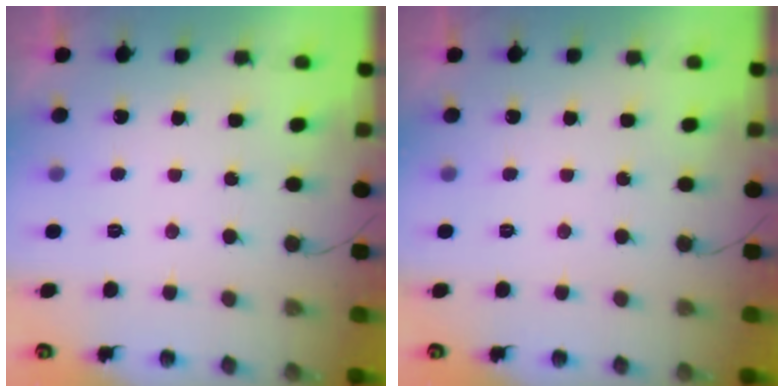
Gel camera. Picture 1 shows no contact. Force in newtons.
{"total": 0.0}